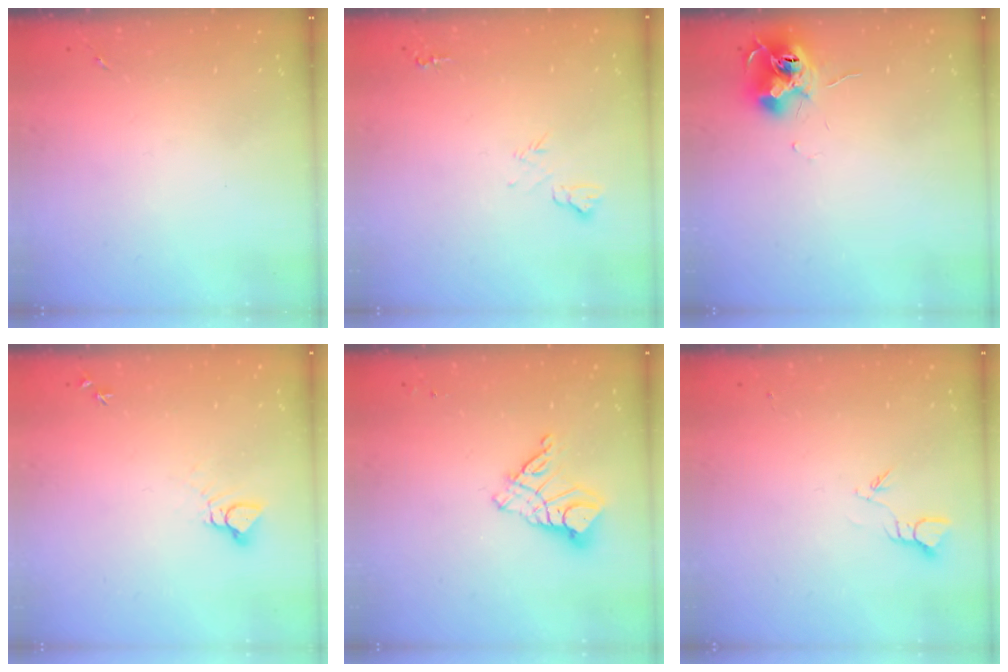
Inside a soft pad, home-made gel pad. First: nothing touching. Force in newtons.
{"total": 5.8, "press": 5.8, "slide": 0.7}
{"total": 12.3, "press": 12.3, "slide": 0.8}
{"total": 3.9, "press": 3.9, "slide": 0.2}
{"total": 9.7, "press": 9.7, "slide": 1.1}
{"total": 2.7, "press": 2.7, "slide": 0.3}